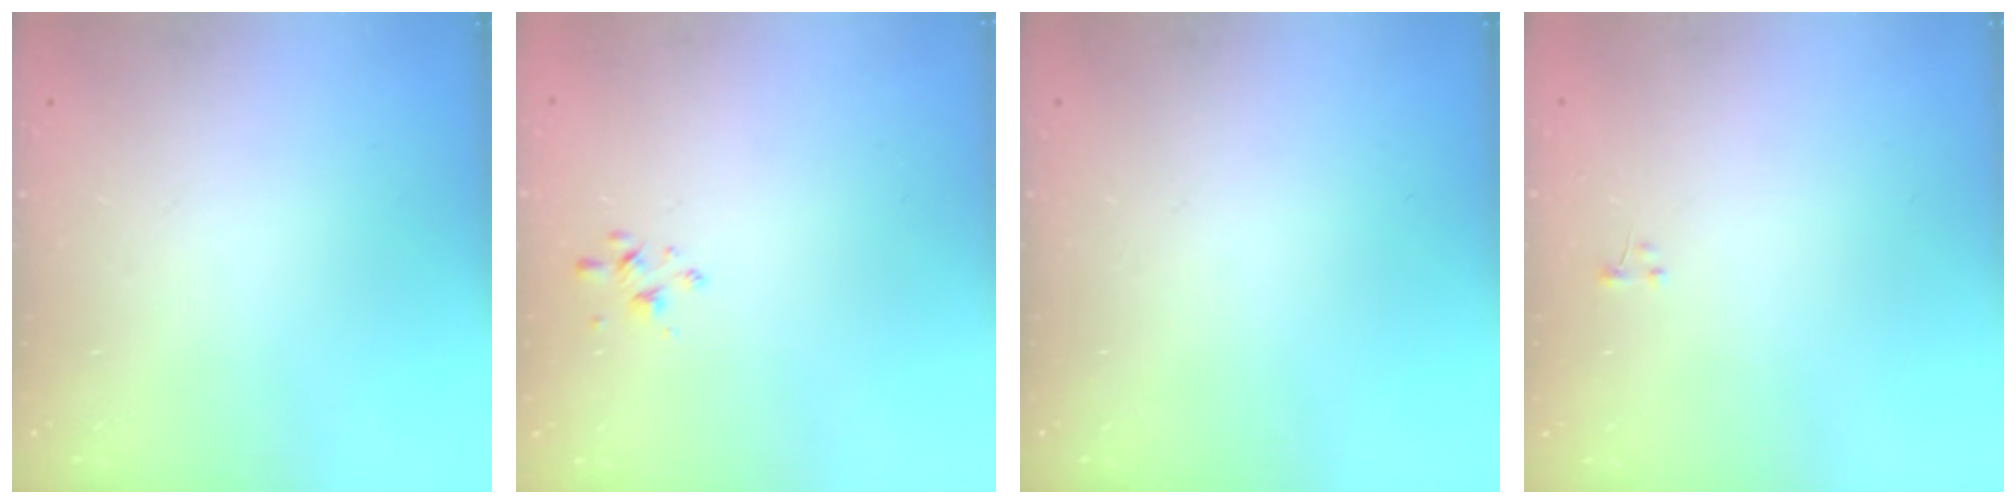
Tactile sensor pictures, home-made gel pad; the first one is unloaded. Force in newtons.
{"total": 2.1, "press": 2.0, "slide": 0.6}
{"total": 0.0}
{"total": 0.0}